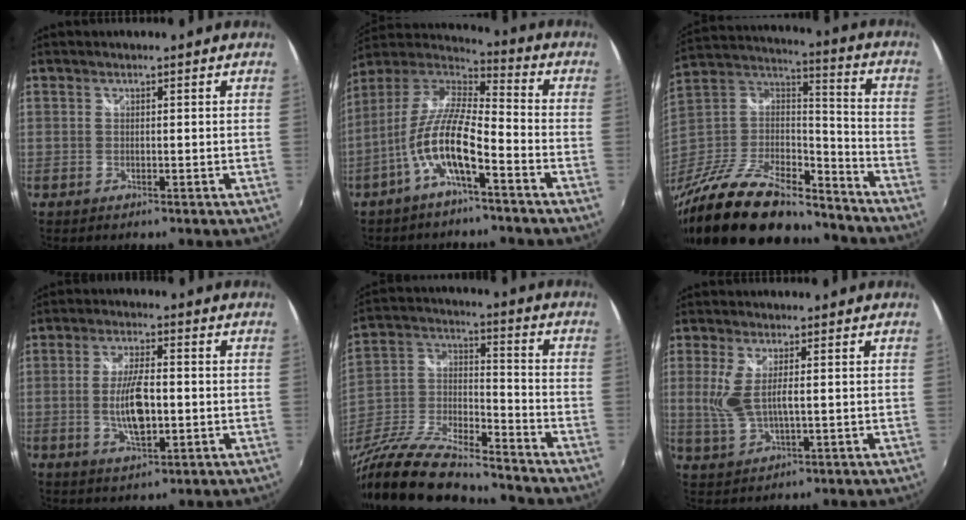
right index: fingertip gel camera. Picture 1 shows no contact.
{"total": 12.5, "force": [-5.7, 3.0, 10.7], "torque": [-0.214, 0.001, -0.109]}
{"total": 27.7, "force": [-20.8, 10.7, 14.9], "torque": [-0.295, 0.007, -0.332]}
{"total": 8.7, "force": [-1.1, 3.4, 7.9], "torque": [-0.153, -0.004, -0.018]}
{"total": 19.0, "force": [-14.0, 6.0, 11.4], "torque": [-0.234, -0.017, -0.252]}
{"total": 6.5, "force": [0.2, 2.0, 6.2], "torque": [-0.137, -0.008, 0.012]}